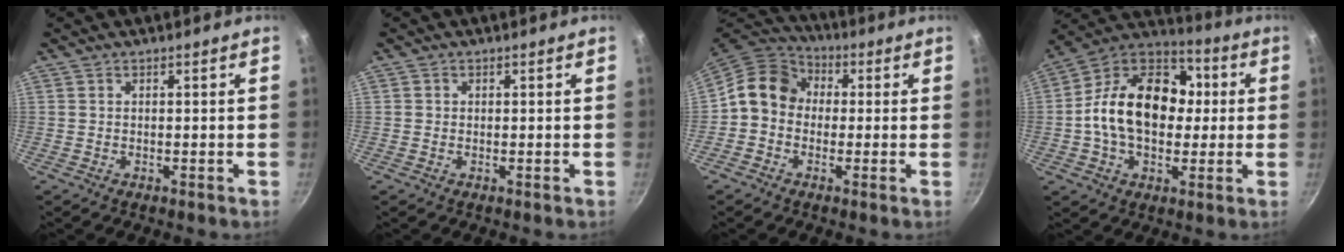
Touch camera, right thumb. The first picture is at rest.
{"total": 0.6, "force": [0.0, 0.6, 0.1], "torque": [0.001, 0.001, -0.001]}
{"total": 10.3, "force": [0.3, 8.8, 5.3], "torque": [-0.064, 0.030, -0.021]}
{"total": 20.5, "force": [0.5, 14.5, 14.5], "torque": [-0.209, 0.038, -0.012]}